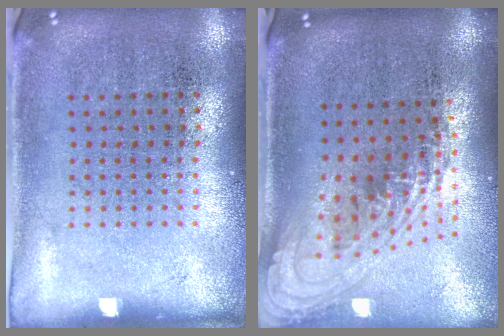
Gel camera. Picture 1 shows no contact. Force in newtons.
{"total": 2.3, "press": 1.7, "slide": 1.6}